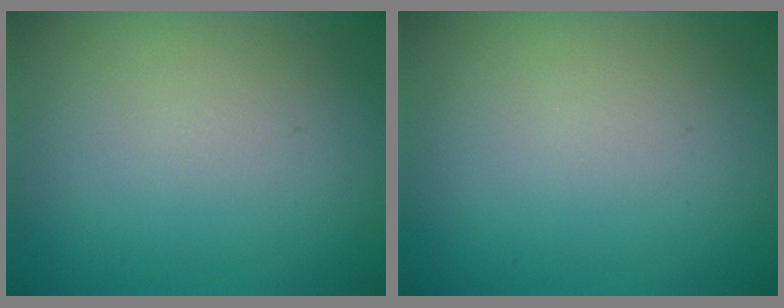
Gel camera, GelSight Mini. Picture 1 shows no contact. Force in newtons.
{"total": 0.0}